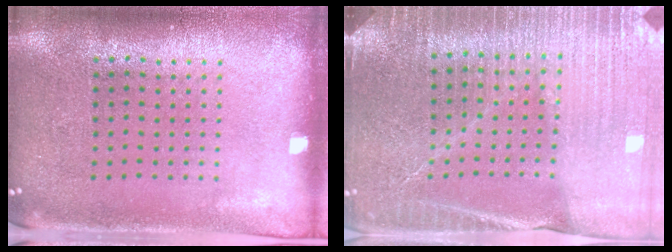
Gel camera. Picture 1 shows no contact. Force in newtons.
{"total": 3.9, "press": 3.7, "slide": 1.2}